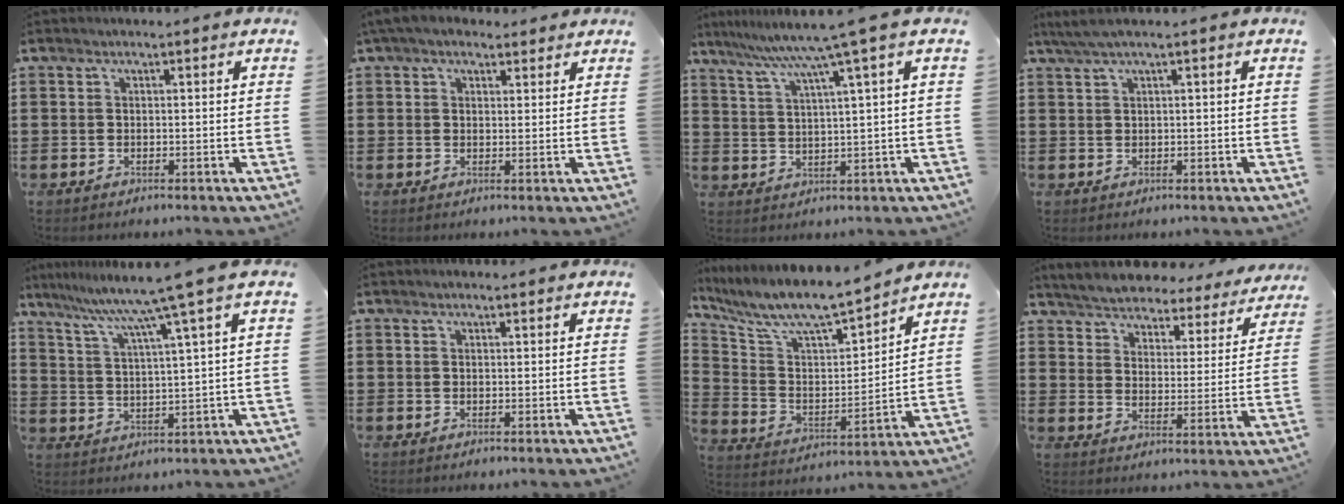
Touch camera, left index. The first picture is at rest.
{"total": 4.0, "force": [3.1, 2.0, 1.5], "torque": [-0.040, 0.002, 0.058]}
{"total": 6.5, "force": [3.7, -0.9, 5.3], "torque": [-0.113, -0.016, 0.058]}
{"total": 1.9, "force": [0.7, -0.1, 1.8], "torque": [-0.032, -0.002, 0.012]}
{"total": 8.9, "force": [6.2, -2.1, 5.9], "torque": [-0.137, -0.033, 0.095]}
{"total": 0.5, "force": [0.4, 0.0, 0.3], "torque": [-0.007, 0.000, 0.009]}
{"total": 7.7, "force": [6.7, 1.1, 3.5], "torque": [-0.100, -0.052, 0.108]}
{"total": 4.8, "force": [4.8, 0.0, 0.1], "torque": [-0.032, -0.040, 0.080]}